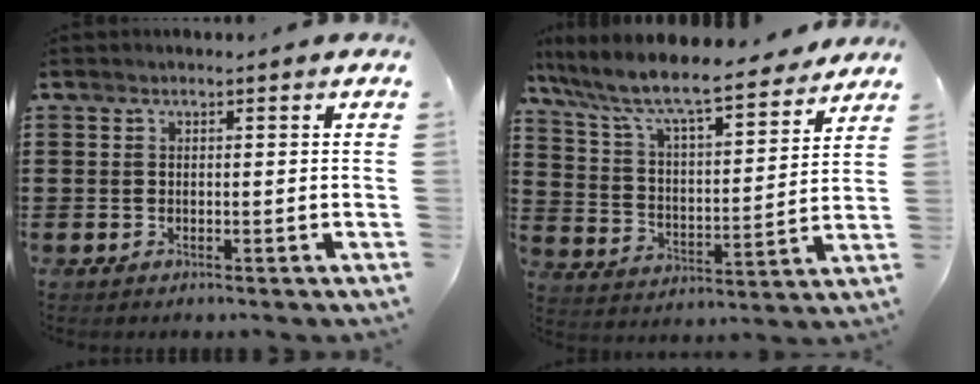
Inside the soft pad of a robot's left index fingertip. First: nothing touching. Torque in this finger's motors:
{"motor_torque": [2.14, 0.00, 1.05, 0.21]}